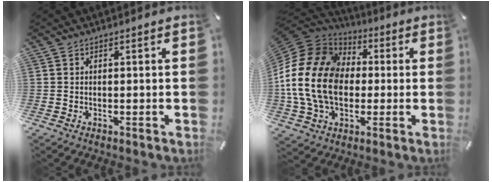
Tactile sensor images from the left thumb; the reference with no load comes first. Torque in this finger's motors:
{"motor_torque": [1.30, 1.67, 2.01, -0.75, 1.06]}